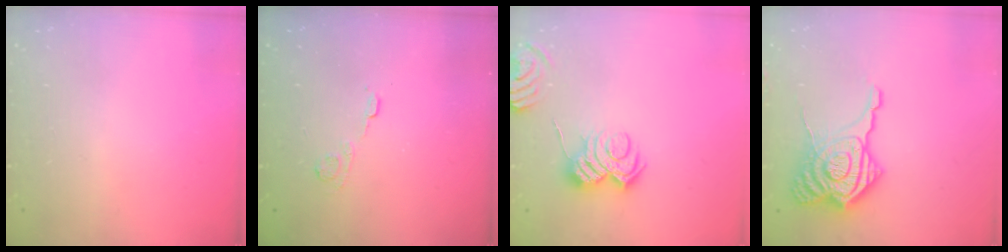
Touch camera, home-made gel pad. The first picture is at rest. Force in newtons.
{"total": 3.5, "press": 3.2, "slide": 1.4}
{"total": 9.7, "press": 9.6, "slide": 0.8}
{"total": 16.3, "press": 16.2, "slide": 1.8}